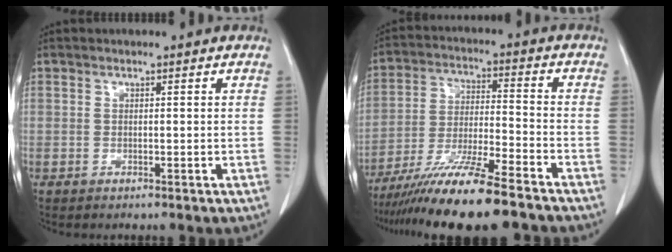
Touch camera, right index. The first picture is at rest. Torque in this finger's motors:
{"motor_torque": [1.08, -1.05, 1.01, 0.21]}